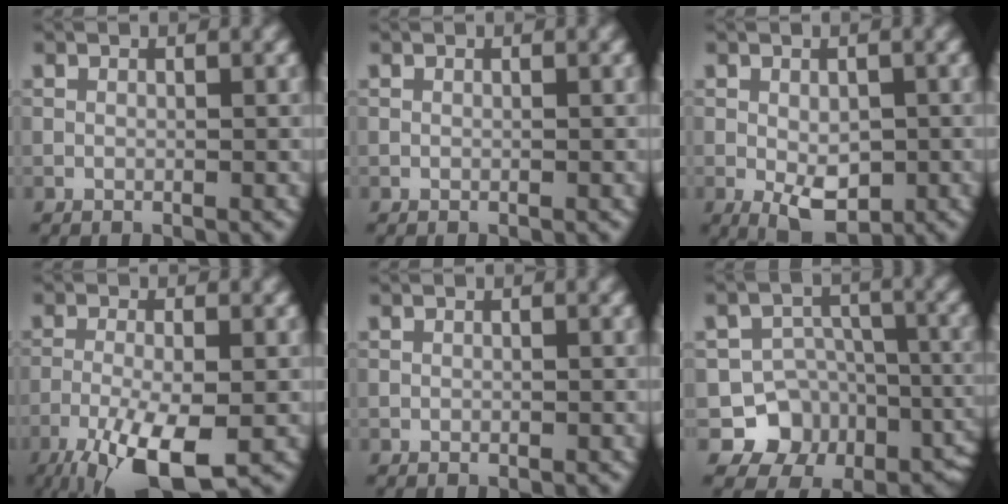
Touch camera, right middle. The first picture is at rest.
{"total": 0.0}
{"total": 4.2, "force": [-1.1, 2.3, 3.4], "torque": [-0.057, -0.011, -0.013]}
{"total": 8.6, "force": [-4.8, 2.5, 6.7], "torque": [-0.137, -0.020, -0.089]}
{"total": 0.0}
{"total": 10.1, "force": [-5.3, 7.7, 3.8], "torque": [-0.043, -0.004, -0.072]}